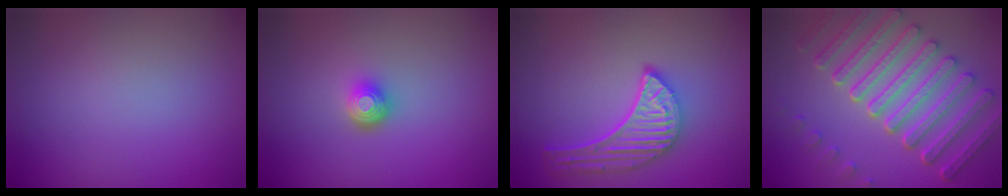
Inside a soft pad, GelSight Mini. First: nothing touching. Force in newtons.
{"total": 1.9, "press": 1.4, "slide": 1.2}
{"total": 5.1, "press": 3.9, "slide": 3.3}
{"total": 8.3, "press": 6.3, "slide": 5.4}